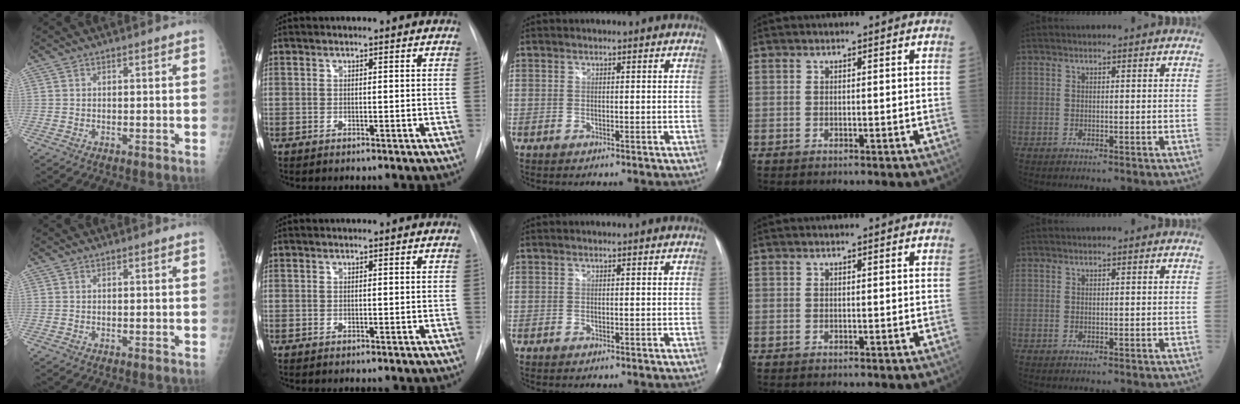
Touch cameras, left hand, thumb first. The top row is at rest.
{}